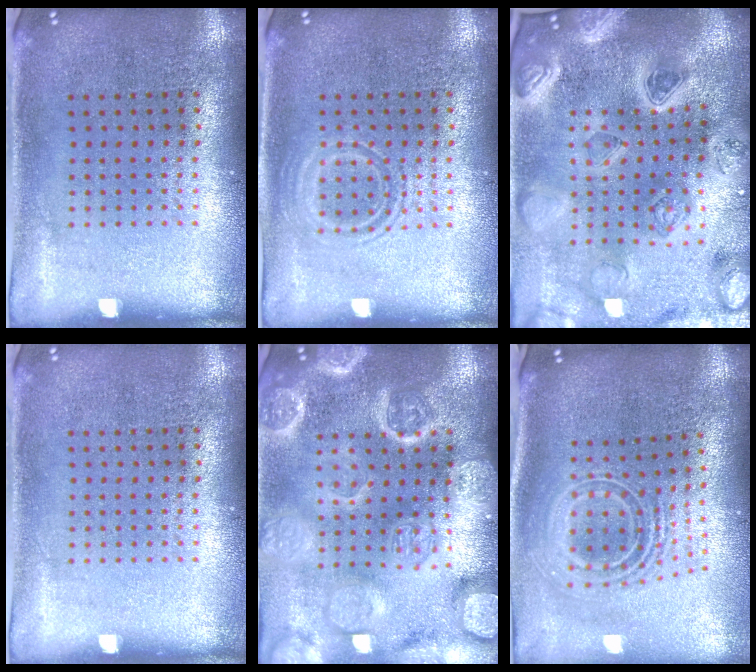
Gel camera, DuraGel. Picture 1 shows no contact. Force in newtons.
{"total": 1.0, "press": 0.9, "slide": 0.3}
{"total": 4.8, "press": 4.1, "slide": 2.4}
{"total": 0.0}
{"total": 5.4, "press": 5.4, "slide": 0.7}
{"total": 2.4, "press": 1.7, "slide": 1.7}